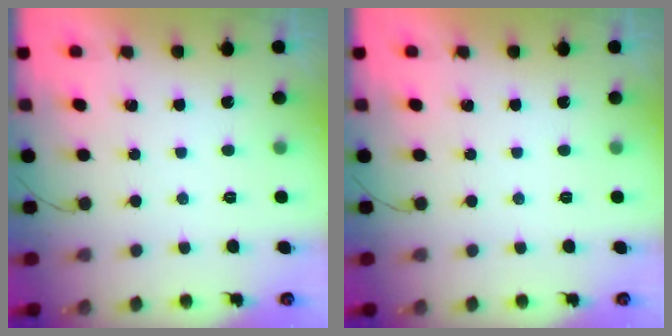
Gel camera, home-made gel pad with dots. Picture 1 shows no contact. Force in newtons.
{"total": 0.0}